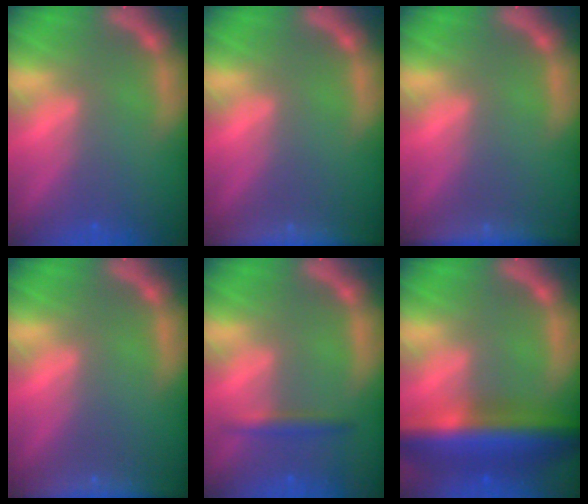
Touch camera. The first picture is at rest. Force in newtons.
{"total": 7.9}
{"total": 5.5}
{"total": 8.5}
{"total": 1.9}
{"total": 10.0}